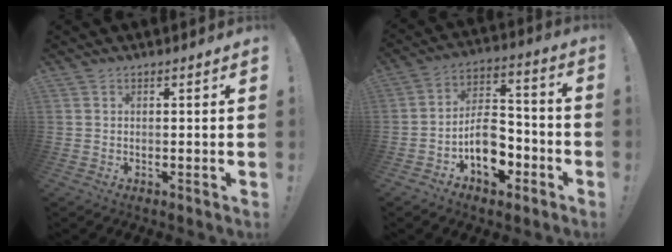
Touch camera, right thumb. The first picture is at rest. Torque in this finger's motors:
{"motor_torque": [1.07, 0.33, 0.10, 0.45, -0.06]}